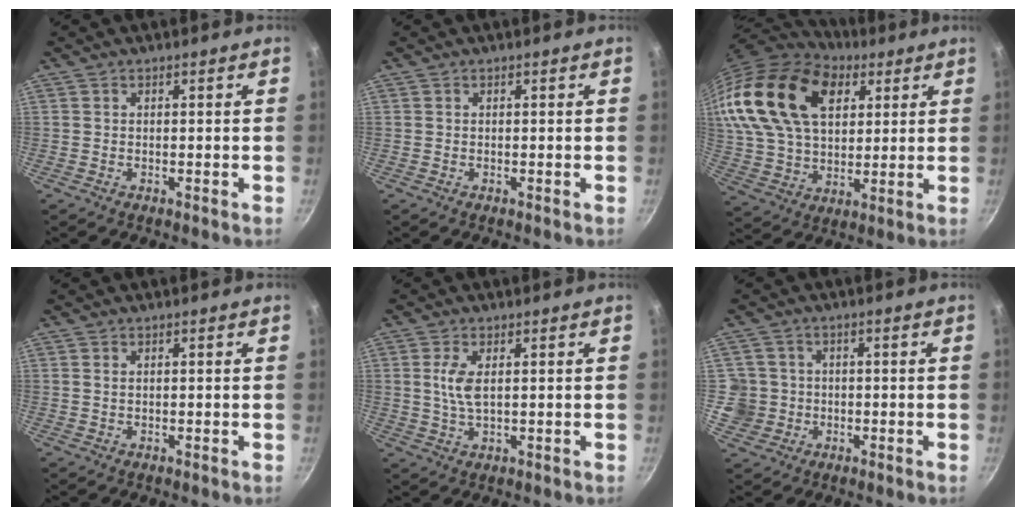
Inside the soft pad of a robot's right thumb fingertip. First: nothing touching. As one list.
[{"total": 0.0}, {"total": 26.1, "force": [11.4, 16.2, 17.0], "torque": [-0.314, -0.007, 0.208]}, {"total": 0.6, "force": [0.2, 0.3, 0.4], "torque": [-0.009, 0.001, 0.004]}, {"total": 4.6, "force": [1.0, 1.9, 4.1], "torque": [-0.087, -0.003, 0.020]}, {"total": 5.7, "force": [-0.4, 5.6, 0.9], "torque": [0.011, 0.011, -0.004]}]